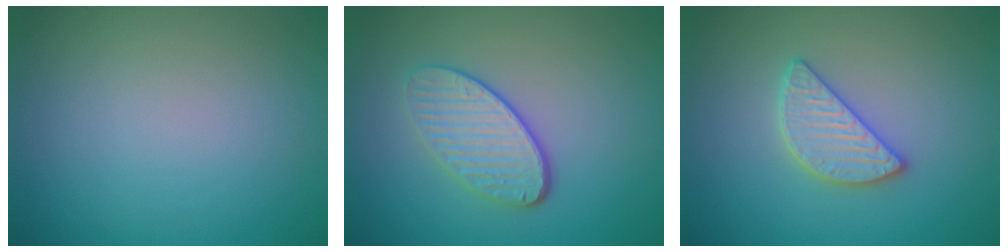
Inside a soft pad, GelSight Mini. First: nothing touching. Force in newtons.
{"total": 3.9, "press": 3.3, "slide": 2.1}
{"total": 2.9, "press": 2.9, "slide": 0.3}